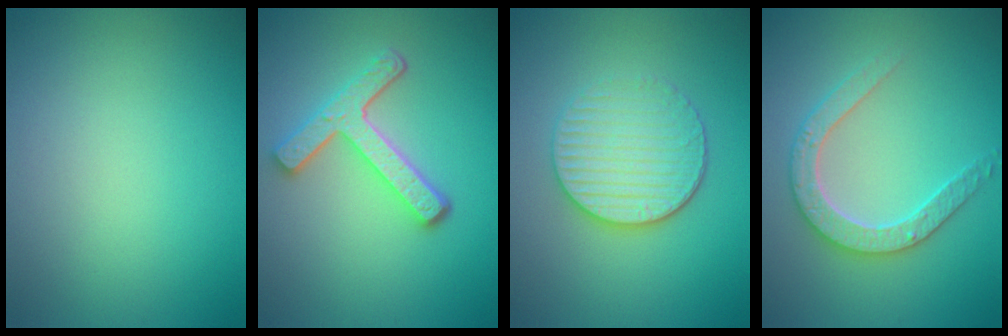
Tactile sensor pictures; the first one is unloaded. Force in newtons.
{"total": 4.4, "press": 3.4, "slide": 2.9}
{"total": 3.8, "press": 3.4, "slide": 1.9}
{"total": 3.0, "press": 2.9, "slide": 0.6}